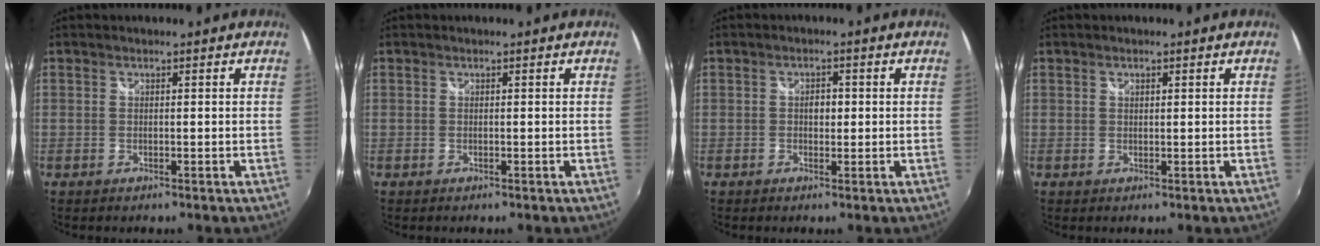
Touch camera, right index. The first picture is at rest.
{"total": 0.0}
{"total": 2.0, "force": [0.0, 1.4, 1.4], "torque": [-0.022, 0.005, -0.001]}
{"total": 0.8, "force": [0.5, 0.5, 0.5], "torque": [-0.006, 0.002, 0.008]}